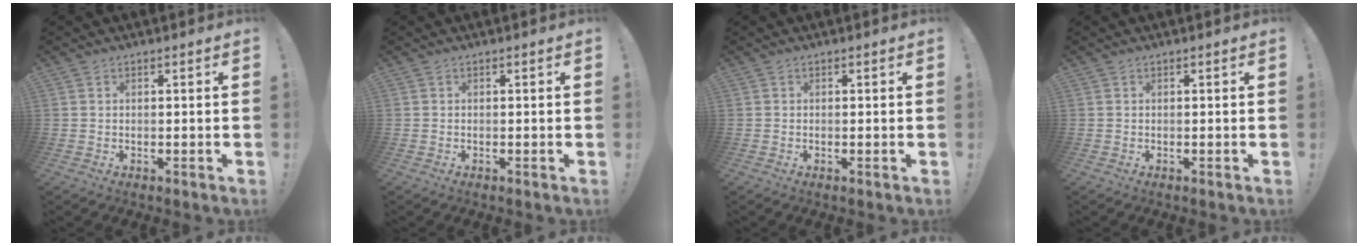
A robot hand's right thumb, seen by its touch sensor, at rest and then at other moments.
{"total": 0.0}
{"total": 0.0}
{"total": 0.0}